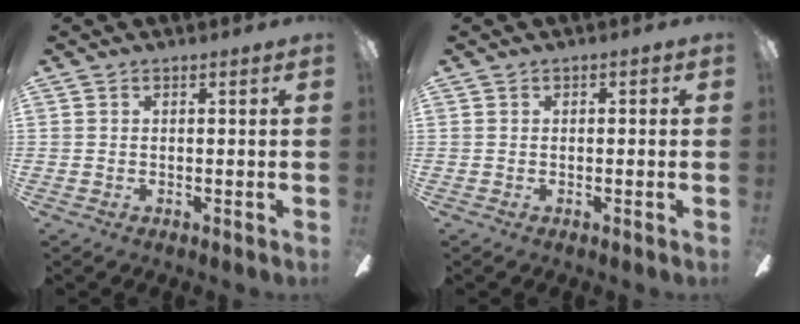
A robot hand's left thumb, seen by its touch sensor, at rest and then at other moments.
{"total": 0.6, "force": [-0.4, 0.5, 0.3], "torque": [-0.004, 0.003, -0.008]}